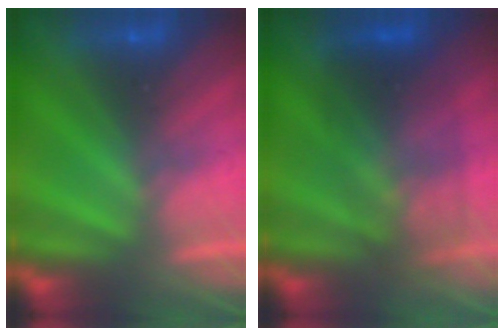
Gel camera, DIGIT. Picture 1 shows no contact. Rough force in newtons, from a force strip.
{"total": 2.9}